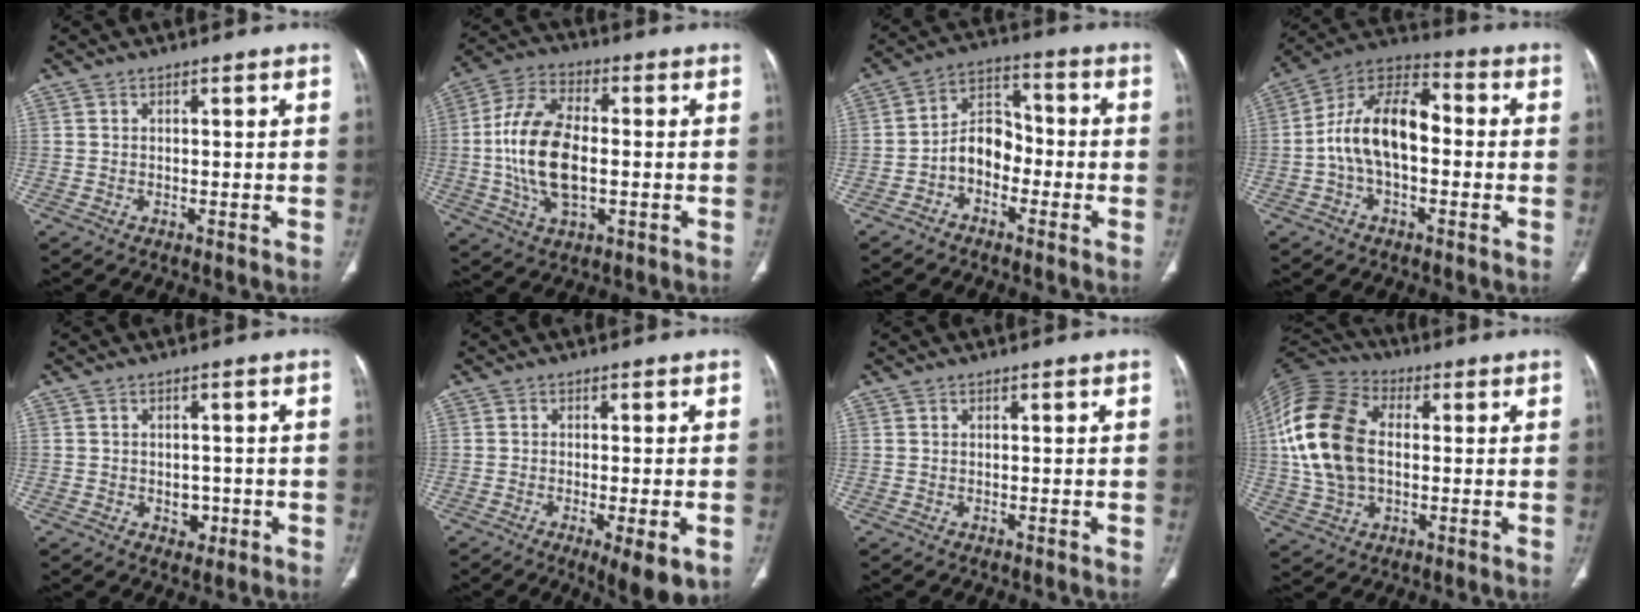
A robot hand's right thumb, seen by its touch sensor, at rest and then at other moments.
{"total": 15.4, "force": [-1.1, 8.1, 13.0], "torque": [-0.261, 0.015, -0.021]}
{"total": 8.1, "force": [-2.8, 5.8, 4.9], "torque": [-0.063, 0.042, -0.064]}
{"total": 14.5, "force": [-1.0, 8.2, 11.9], "torque": [-0.201, 0.043, -0.028]}
{"total": 3.0, "force": [-0.9, 2.4, 1.6], "torque": [-0.007, 0.004, -0.007]}
{"total": 7.8, "force": [-3.1, 2.0, 6.9], "torque": [-0.098, -0.014, -0.043]}
{"total": 0.0}
{"total": 18.3, "force": [1.2, 11.9, 13.9], "torque": [-0.288, 0.018, 0.020]}